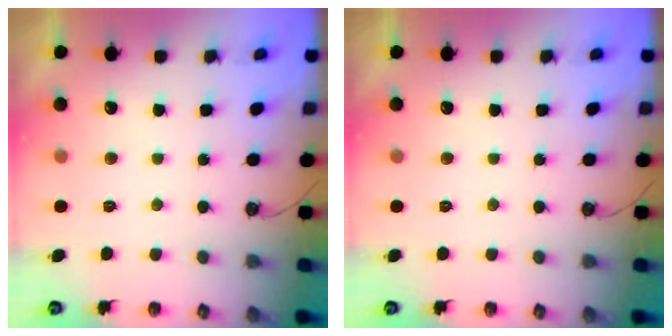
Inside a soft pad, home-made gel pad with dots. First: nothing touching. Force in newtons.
{"total": 0.0}